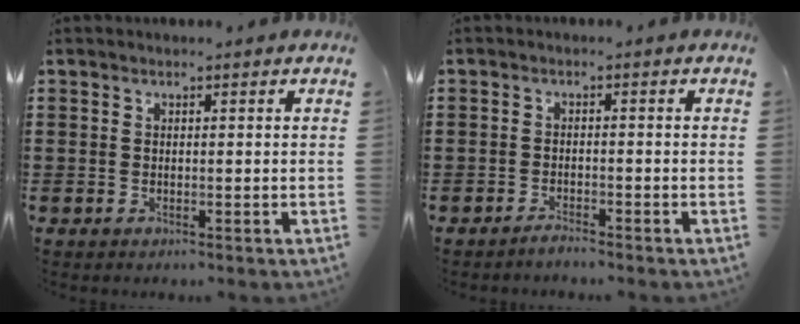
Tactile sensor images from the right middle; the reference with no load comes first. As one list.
[{"total": 1.5, "force": [-1.5, 0.1, 0.3], "torque": [-0.009, 0.000, -0.029]}]